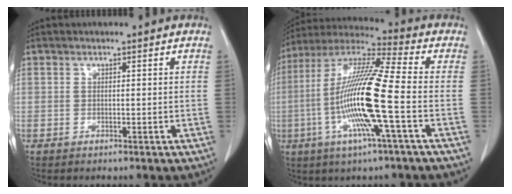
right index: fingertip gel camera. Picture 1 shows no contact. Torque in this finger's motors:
{"motor_torque": [2.14, 0.00, 1.05, 0.21]}